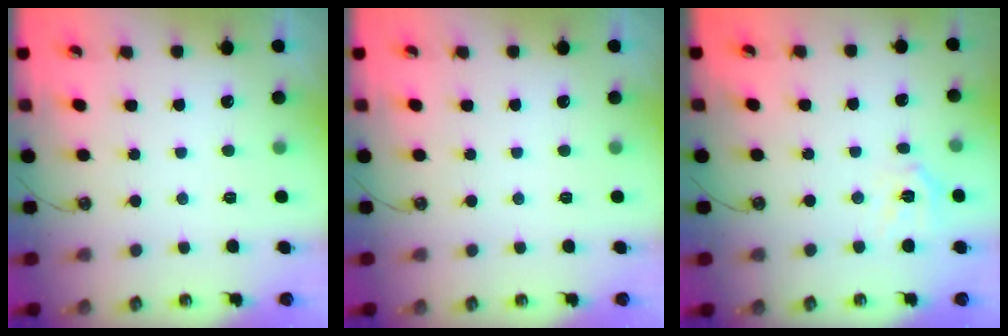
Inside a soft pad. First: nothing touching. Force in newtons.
{"total": 0.0}
{"total": 8.5, "press": 8.4, "slide": 1.0}